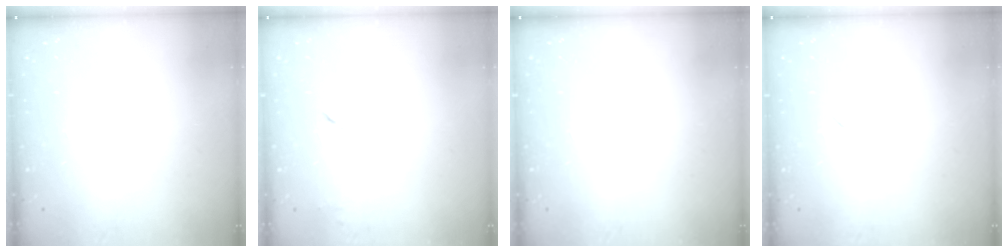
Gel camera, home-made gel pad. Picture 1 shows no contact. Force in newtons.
{"total": 3.7, "press": 3.6, "slide": 0.5}
{"total": 0.0}
{"total": 2.2, "press": 1.8, "slide": 1.2}